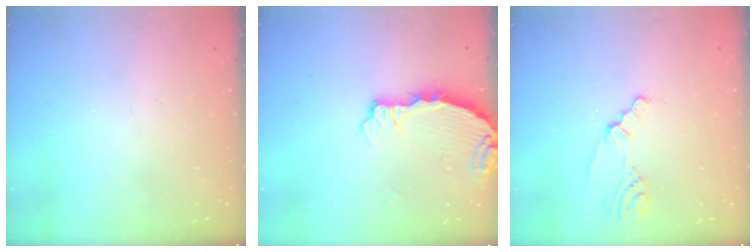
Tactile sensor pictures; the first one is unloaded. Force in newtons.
{"total": 3.6, "press": 3.6, "slide": 0.3}
{"total": 2.0, "press": 1.5, "slide": 1.4}